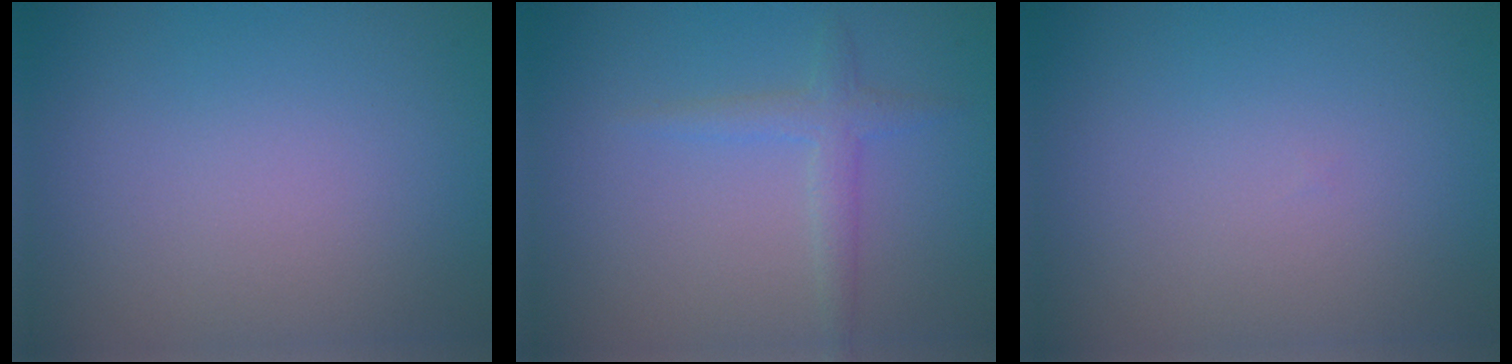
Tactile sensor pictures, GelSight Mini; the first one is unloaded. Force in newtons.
{"total": 1.9, "press": 1.9, "slide": 0.1}
{"total": 0.0}